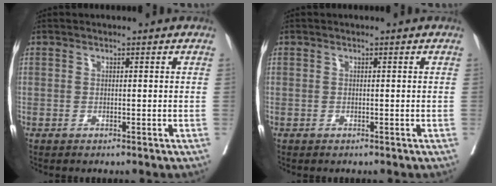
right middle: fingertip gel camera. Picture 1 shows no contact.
{"total": 0.0}